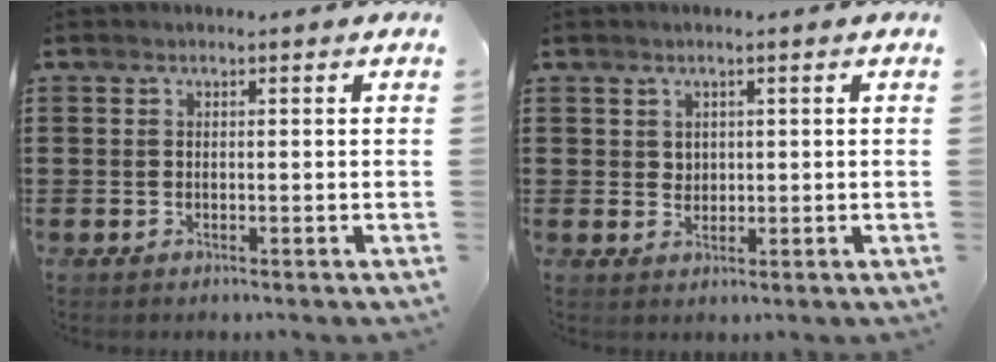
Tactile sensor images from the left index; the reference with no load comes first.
{"total": 1.6, "force": [1.0, 1.3, 0.2], "torque": [-0.009, 0.008, 0.018]}